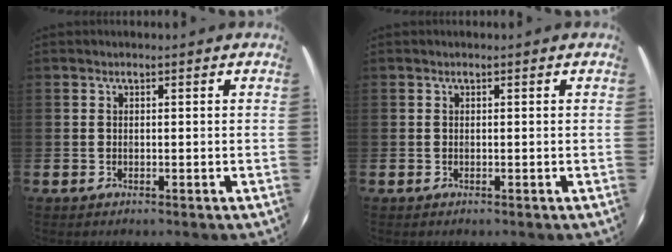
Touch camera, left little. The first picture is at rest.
{"total": 0.0}